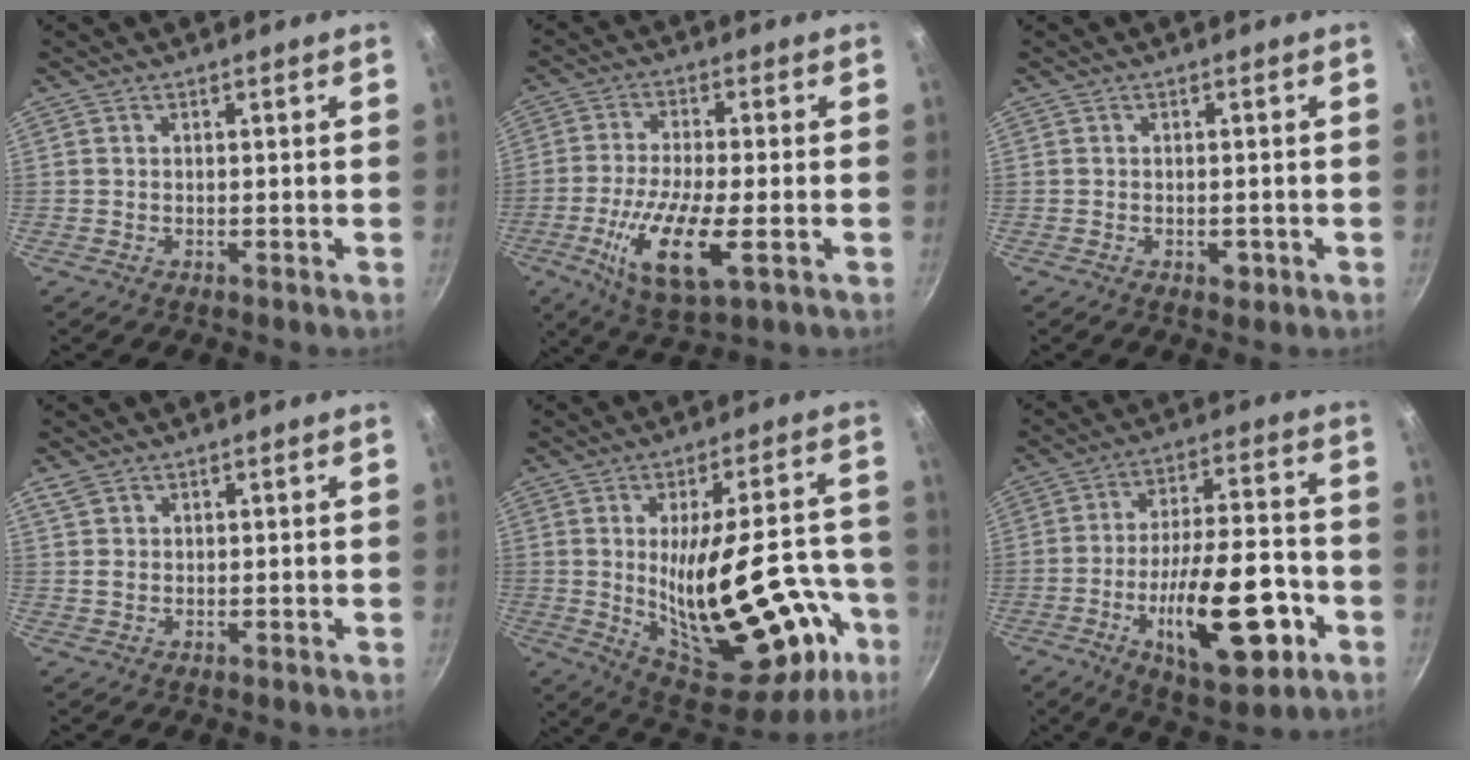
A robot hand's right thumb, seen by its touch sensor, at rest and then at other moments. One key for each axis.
{"total": 13.5, "fx": -3.8, "fy": 4.4, "fz": 12.2, "tx": -0.238, "ty": -0.004, "tz": -0.072}
{"total": 2.0, "fx": -0.8, "fy": 1.2, "fz": 1.4, "tx": -0.016, "ty": 0.003, "tz": -0.008}
{"total": 2.3, "fx": 1.3, "fy": 1.6, "fz": 1.0, "tx": -0.017, "ty": 0.000, "tz": 0.027}
{"total": 29.7, "fx": -6.8, "fy": 13.3, "fz": 25.6, "tx": -0.330, "ty": 0.011, "tz": -0.066}
{"total": 21.3, "fx": -7.2, "fy": 8.5, "fz": 18.1, "tx": -0.262, "ty": 0.035, "tz": -0.103}